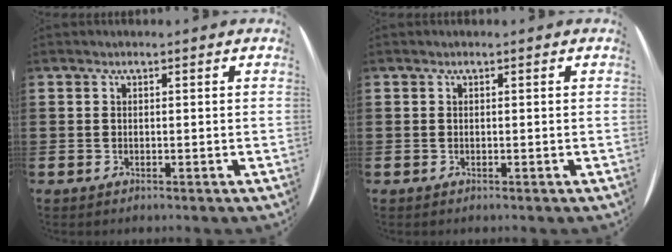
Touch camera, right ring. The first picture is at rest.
{"total": 0.0}